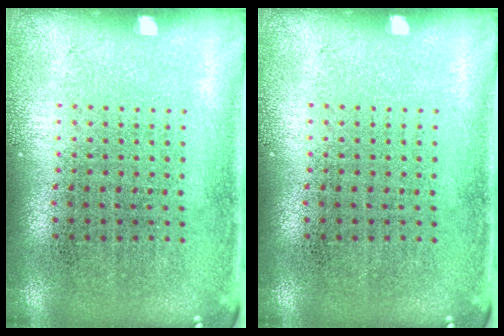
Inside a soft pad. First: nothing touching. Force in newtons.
{"total": 0.0}